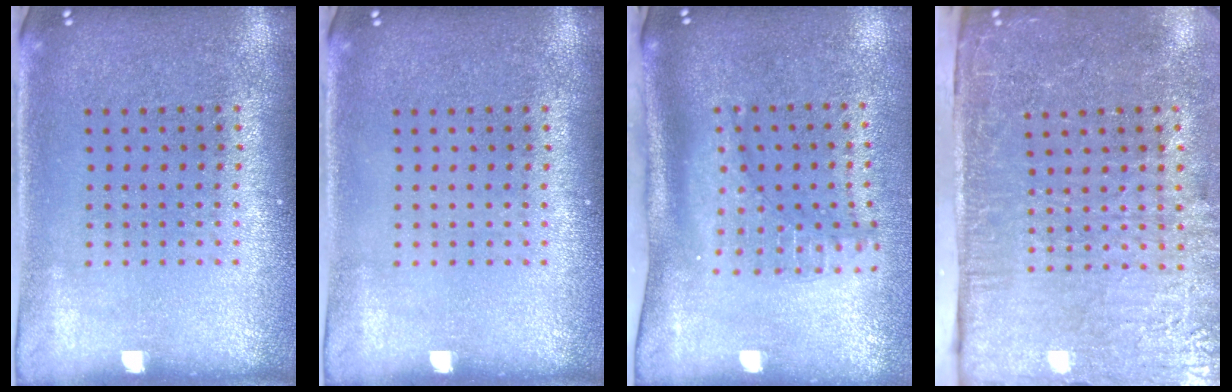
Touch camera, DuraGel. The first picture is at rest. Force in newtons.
{"total": 0.0}
{"total": 2.2, "press": 1.6, "slide": 1.5}
{"total": 5.0, "press": 4.1, "slide": 3.0}